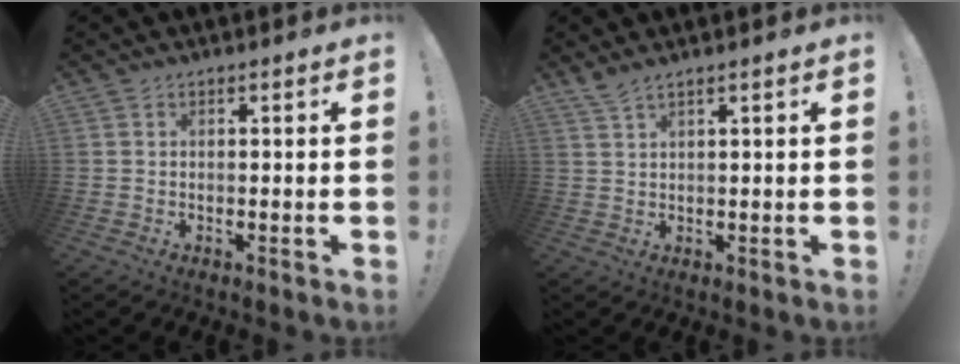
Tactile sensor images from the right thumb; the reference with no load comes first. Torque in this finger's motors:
{"motor_torque": [0.01, 0.03, 0.17, 0.17, 0.10]}